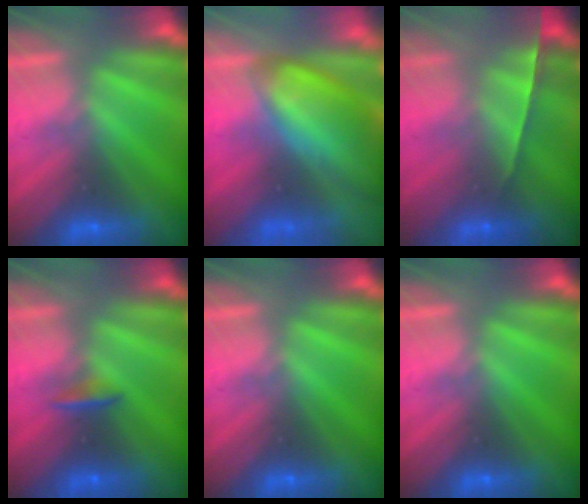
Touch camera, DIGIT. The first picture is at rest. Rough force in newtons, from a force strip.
{"total": 7.7}
{"total": 1.4}
{"total": 1.5}
{"total": 0.0}
{"total": 0.0}